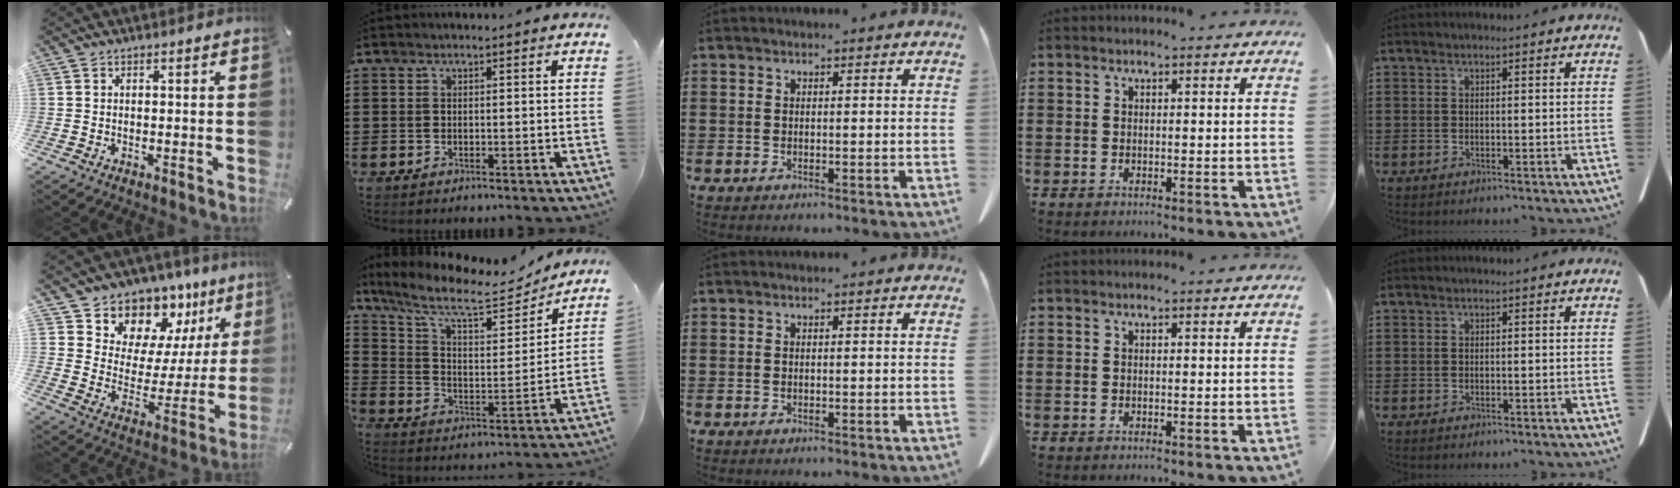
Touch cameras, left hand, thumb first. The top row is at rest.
{"thumb": {"total": 10.8, "force": [8.9, 6.1, -0.8], "torque": [0.014, -0.117, 0.160]}, "index": {"total": 10.4, "force": [8.5, 2.1, 5.6], "torque": [-0.142, -0.045, 0.144]}}